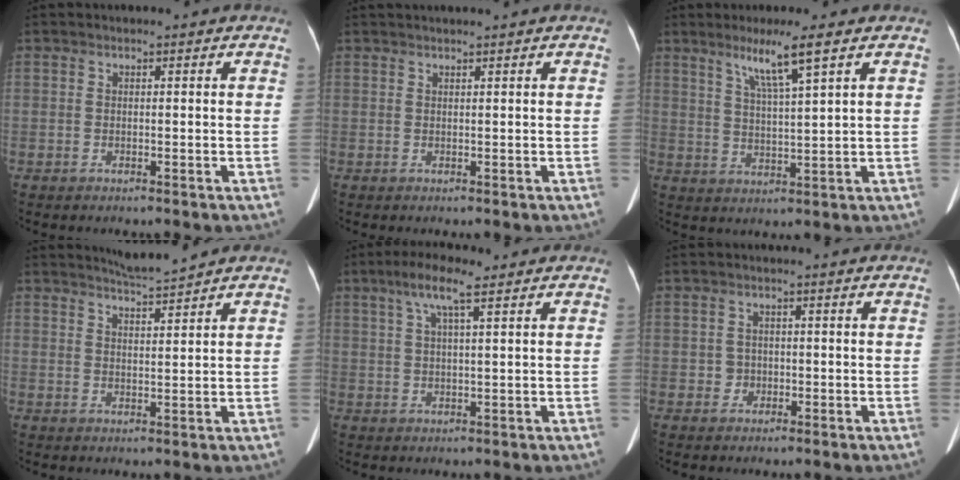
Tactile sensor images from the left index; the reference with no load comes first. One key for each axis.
{"total": 4.1, "fx": 3.7, "fy": -0.2, "fz": 1.7, "tx": -0.018, "ty": 0.030, "tz": 0.052}
{"total": 6.3, "fx": 3.8, "fy": -0.8, "fz": 4.9, "tx": -0.095, "ty": -0.007, "tz": 0.074}
{"total": 3.7, "fx": 3.5, "fy": -0.9, "fz": 0.7, "tx": -0.016, "ty": -0.008, "tz": 0.065}
{"total": 6.1, "fx": 3.5, "fy": 0.6, "fz": 4.9, "tx": -0.100, "ty": 0.013, "tz": 0.065}
{"total": 1.7, "fx": -0.4, "fy": 1.7, "fz": 0.2, "tx": 0.001, "ty": 0.005, "tz": -0.006}